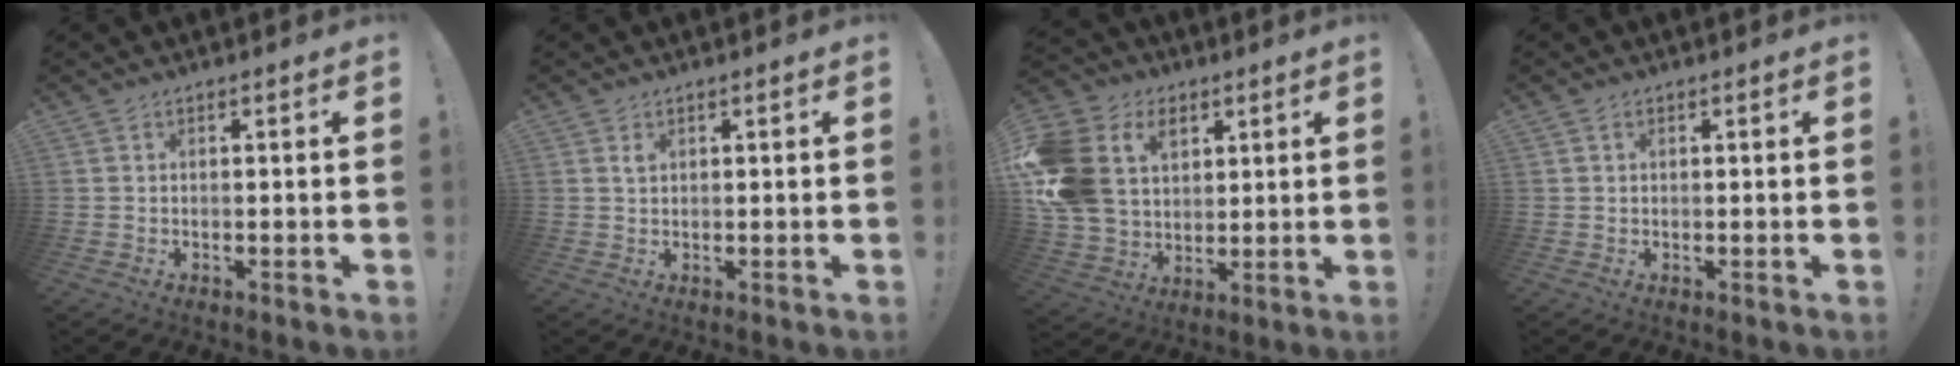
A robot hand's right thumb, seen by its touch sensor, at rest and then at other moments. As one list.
[{"total": 1.1, "force": [0.8, 0.4, 0.6], "torque": [-0.005, -0.003, 0.014]}, {"total": 19.1, "force": [5.8, 14.9, 10.5], "torque": [-0.215, -0.019, 0.113]}, {"total": 0.8, "force": [0.3, 0.6, 0.3], "torque": [0.002, 0.000, 0.004]}]